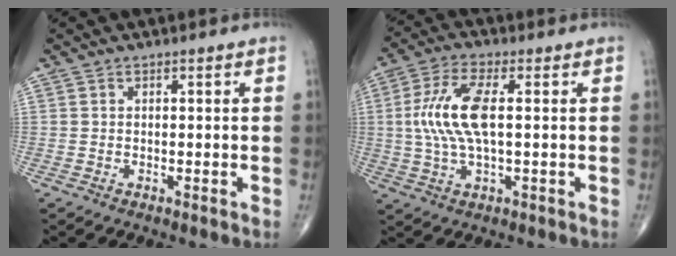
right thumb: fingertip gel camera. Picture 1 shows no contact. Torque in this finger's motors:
{"motor_torque": [0.53, 0.46, 1.35, -0.15, 0.16]}